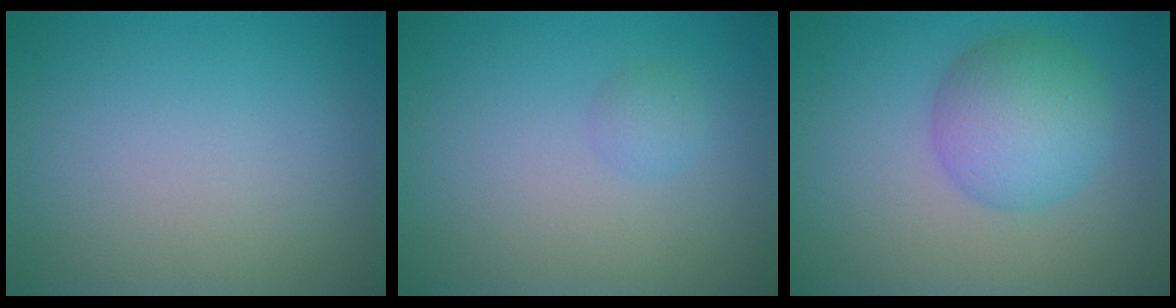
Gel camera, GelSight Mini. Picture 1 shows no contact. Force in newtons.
{"total": 1.0, "press": 1.0, "slide": 0.0}
{"total": 5.2, "press": 5.2, "slide": 0.2}